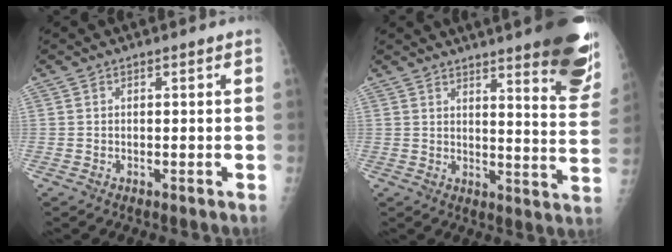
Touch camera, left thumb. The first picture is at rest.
{"total": 20.4, "force": [14.1, 3.6, 14.3], "torque": [-0.160, -0.083, 0.169]}